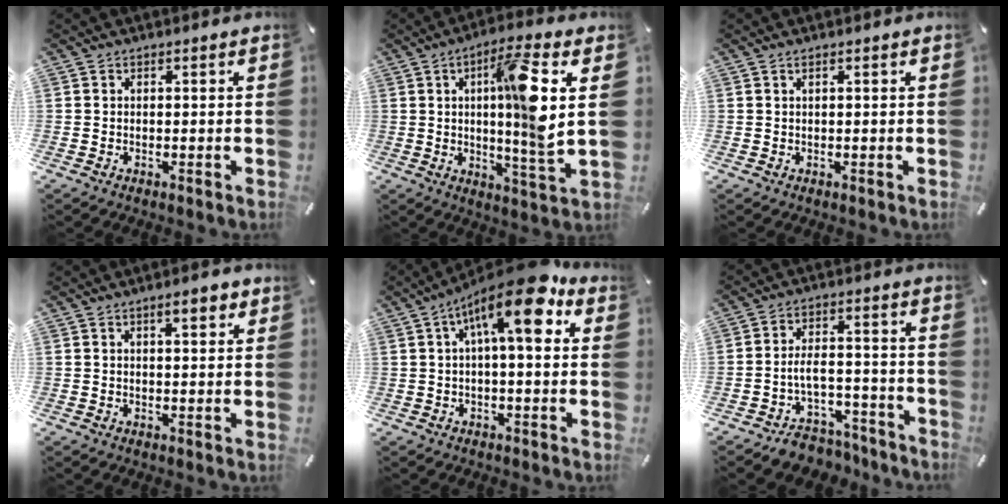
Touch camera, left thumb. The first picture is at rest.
{"total": 13.8, "force": [3.2, 1.5, 13.3], "torque": [-0.207, -0.013, 0.043]}
{"total": 0.8, "force": [0.3, 0.0, 0.7], "torque": [-0.014, 0.000, 0.004]}
{"total": 4.4, "force": [2.4, 1.3, 3.4], "torque": [-0.047, -0.006, 0.037]}
{"total": 14.0, "force": [5.4, 3.9, 12.3], "torque": [-0.187, -0.029, 0.083]}
{"total": 7.4, "force": [-4.4, 4.4, 4.0], "torque": [-0.072, 0.021, -0.079]}